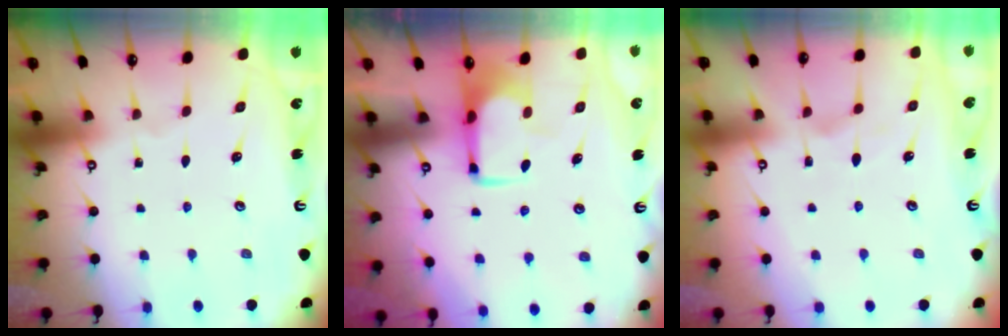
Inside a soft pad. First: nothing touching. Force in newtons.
{"total": 1.9, "press": 1.9, "slide": 0.4}
{"total": 1.4, "press": 1.0, "slide": 0.9}